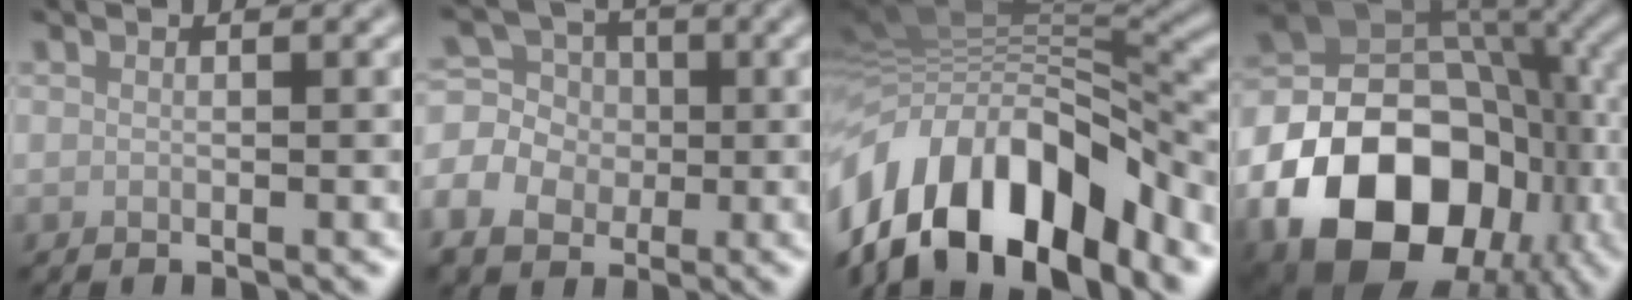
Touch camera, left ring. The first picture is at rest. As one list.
[{"total": 5.9, "force": [-1.2, 5.1, 2.8], "torque": [-0.045, 0.008, -0.031]}, {"total": 15.6, "force": [-7.2, 7.6, 11.5], "torque": [-0.206, 0.012, -0.132]}, {"total": 17.0, "force": [-6.2, 12.0, 10.2], "torque": [-0.184, -0.030, -0.100]}]